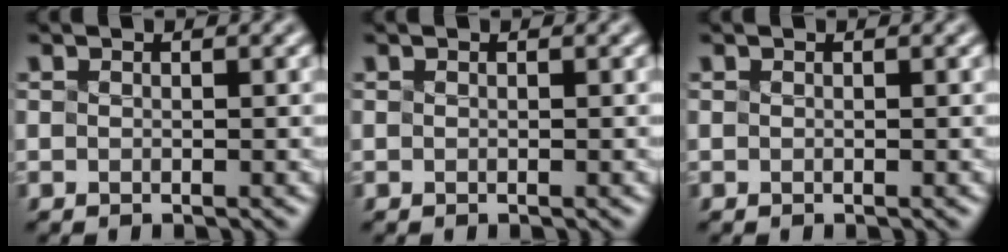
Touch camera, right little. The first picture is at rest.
{"total": 0.0}
{"total": 0.0}